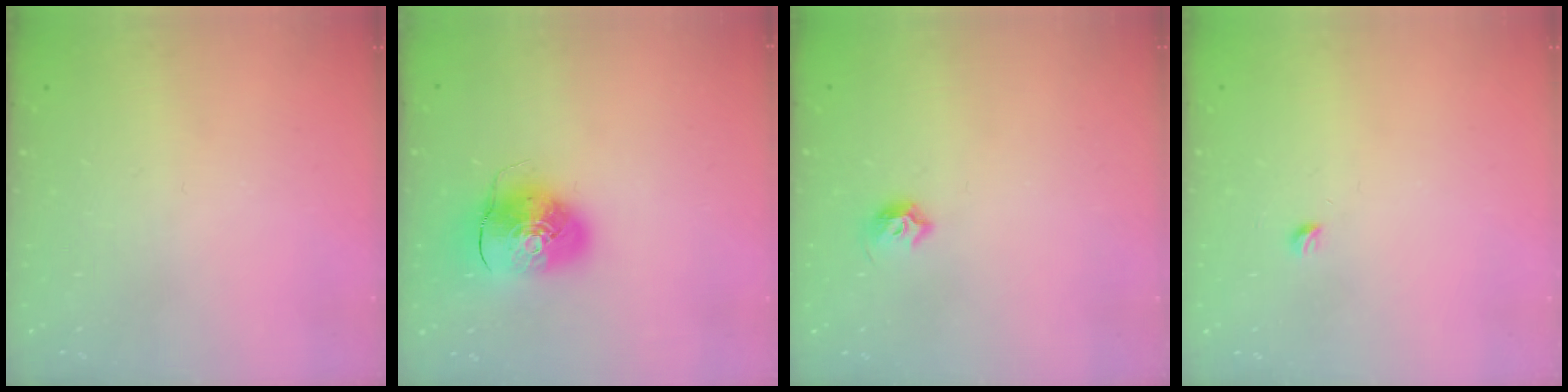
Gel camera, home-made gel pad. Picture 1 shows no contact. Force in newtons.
{"total": 10.4, "press": 10.2, "slide": 1.7}
{"total": 5.6, "press": 5.5, "slide": 1.3}
{"total": 2.9, "press": 2.9, "slide": 0.4}